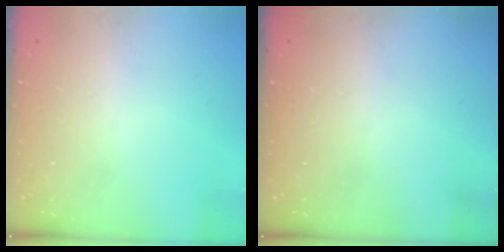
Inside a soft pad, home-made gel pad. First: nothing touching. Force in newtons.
{"total": 3.0, "press": 2.9, "slide": 1.0}